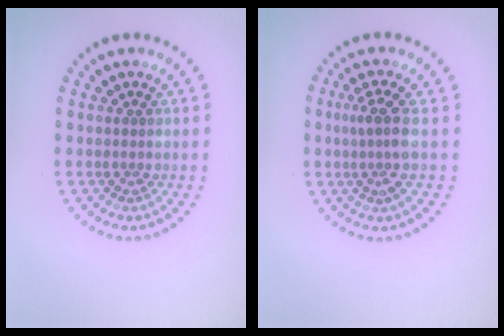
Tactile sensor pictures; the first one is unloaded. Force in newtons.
{"total": 2.6, "press": 2.0, "slide": 1.7}